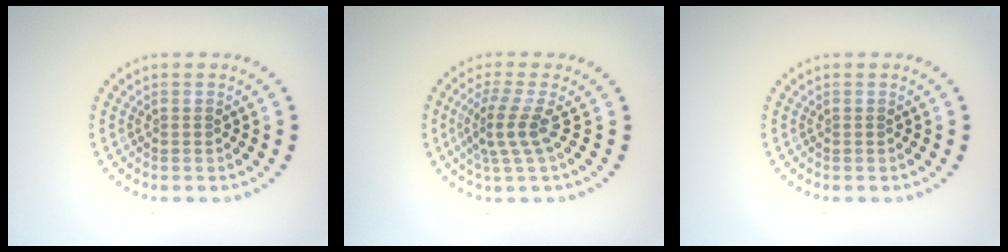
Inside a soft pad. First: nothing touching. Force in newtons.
{"total": 2.9, "press": 2.0, "slide": 2.2}
{"total": 0.0}